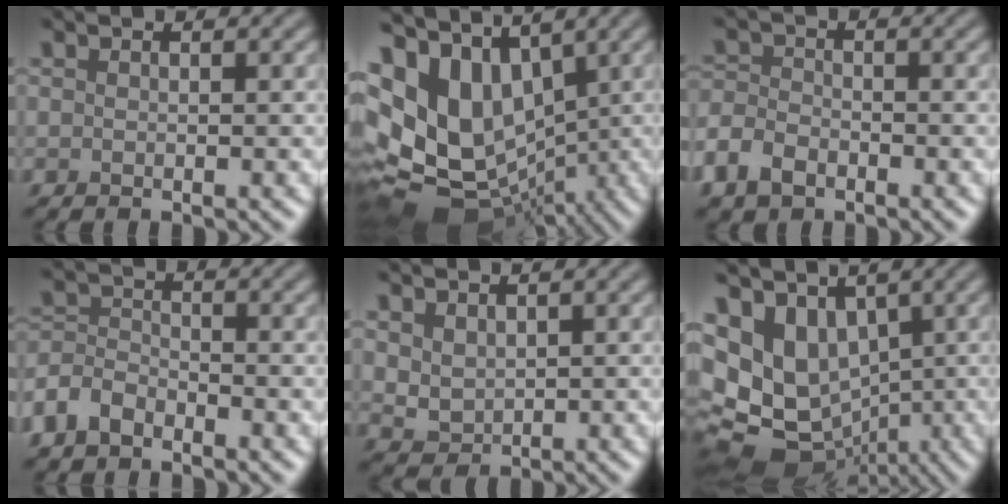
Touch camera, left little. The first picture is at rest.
{"total": 13.7, "force": [1.7, 10.2, 9.1], "torque": [-0.188, -0.004, 0.048]}
{"total": 3.7, "force": [-2.2, 2.3, 1.9], "torque": [-0.043, -0.002, -0.056]}
{"total": 3.3, "force": [-2.4, 1.8, 1.4], "torque": [-0.030, 0.003, -0.060]}
{"total": 2.1, "force": [1.0, 1.5, 1.1], "torque": [-0.027, -0.005, 0.027]}
{"total": 10.4, "force": [0.2, 8.3, 6.2], "torque": [-0.119, -0.021, 0.031]}